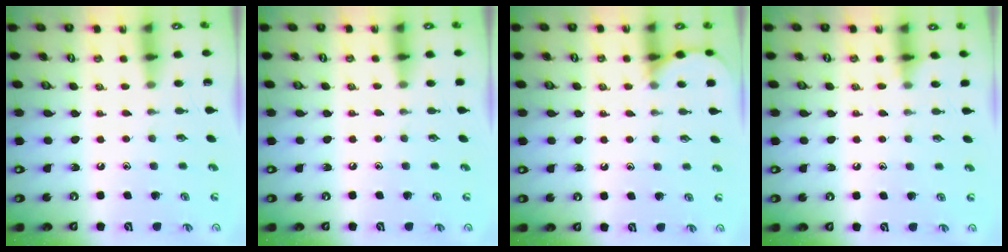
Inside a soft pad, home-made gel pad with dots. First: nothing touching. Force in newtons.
{"total": 2.8, "press": 2.8, "slide": 0.5}
{"total": 6.1, "press": 6.1, "slide": 0.4}
{"total": 6.4, "press": 6.3, "slide": 0.9}